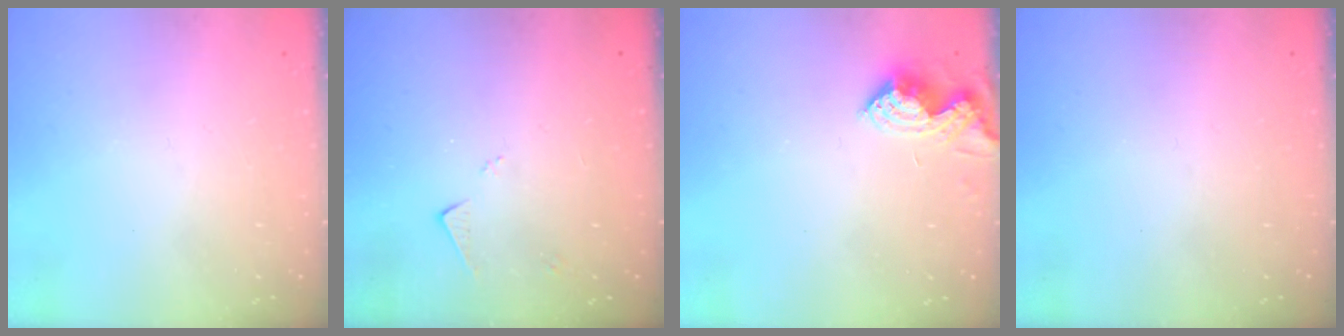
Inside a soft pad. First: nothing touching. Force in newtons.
{"total": 4.2, "press": 4.1, "slide": 0.6}
{"total": 7.8, "press": 7.8, "slide": 0.2}
{"total": 0.0}